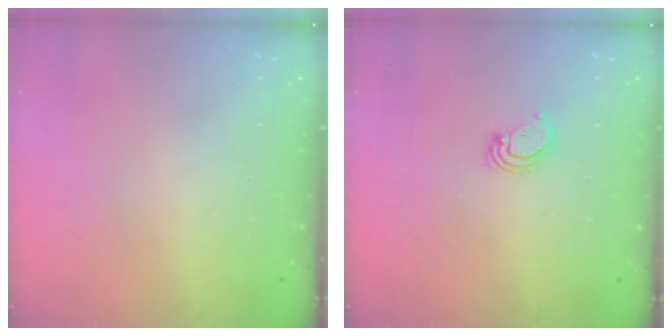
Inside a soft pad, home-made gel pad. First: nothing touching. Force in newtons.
{"total": 2.5, "press": 2.5, "slide": 0.2}